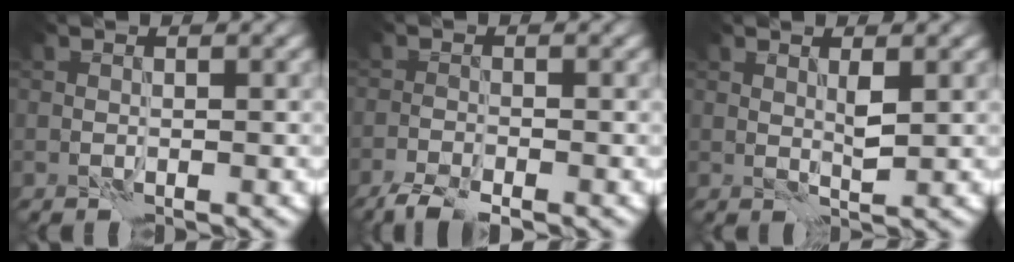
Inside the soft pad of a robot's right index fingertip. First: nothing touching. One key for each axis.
{"total": 2.9, "fx": -2.5, "fy": 0.6, "fz": 1.5, "tx": -0.032, "ty": -0.008, "tz": -0.052}
{"total": 1.2, "fx": 0.9, "fy": 0.1, "fz": 0.8, "tx": -0.017, "ty": -0.005, "tz": 0.015}